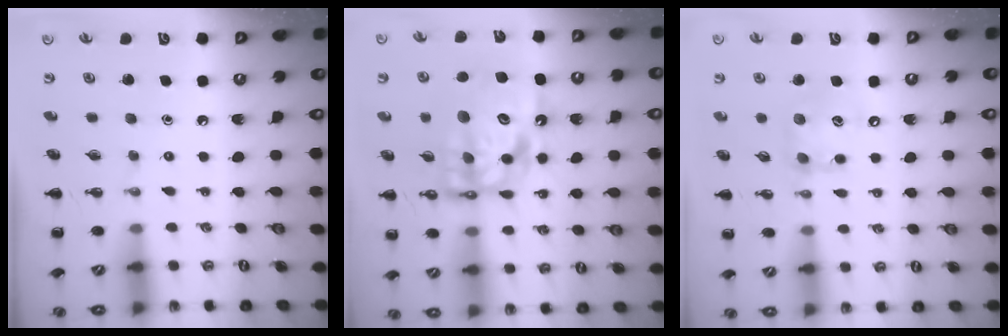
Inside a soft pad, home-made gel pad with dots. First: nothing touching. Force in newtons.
{"total": 17.6, "press": 17.1, "slide": 4.4}
{"total": 10.9, "press": 10.8, "slide": 1.5}